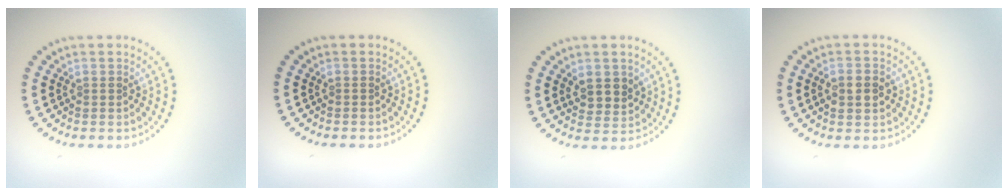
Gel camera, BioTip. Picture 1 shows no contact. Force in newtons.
{"total": 0.0}
{"total": 2.5, "press": 2.3, "slide": 0.8}
{"total": 2.9, "press": 2.9, "slide": 0.2}